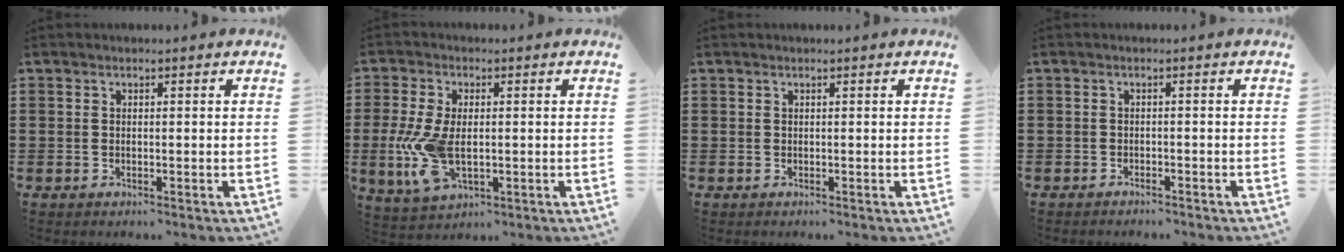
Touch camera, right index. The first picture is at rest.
{"total": 8.8, "force": [-1.0, 4.6, 7.4], "torque": [-0.185, -0.011, -0.023]}
{"total": 0.0}
{"total": 1.2, "force": [-1.2, 0.1, 0.0], "torque": [-0.004, 0.002, -0.027]}